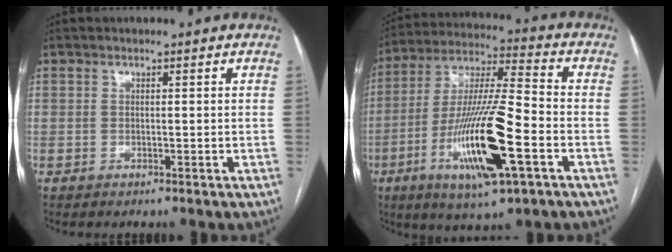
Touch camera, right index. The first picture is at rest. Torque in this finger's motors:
{"motor_torque": [0.97, -0.39, 0.68, 0.21]}